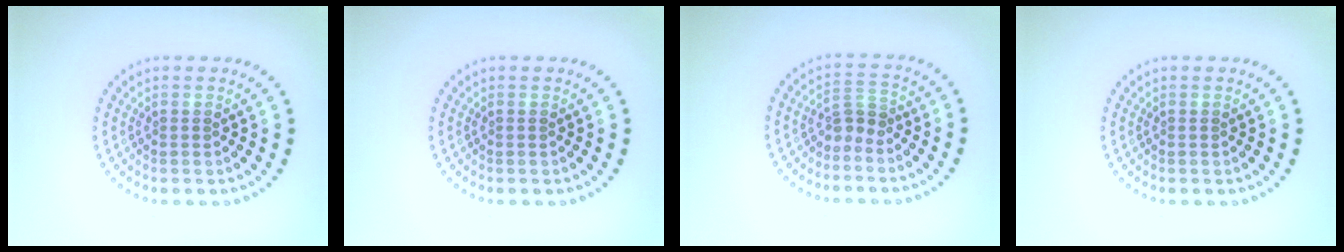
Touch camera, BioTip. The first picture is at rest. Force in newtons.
{"total": 0.0}
{"total": 1.7, "press": 1.3, "slide": 1.2}
{"total": 0.0}